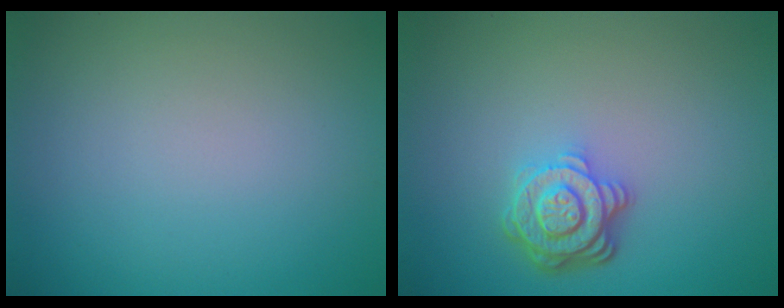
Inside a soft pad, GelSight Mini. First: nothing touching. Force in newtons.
{"total": 4.0, "press": 3.2, "slide": 2.4}